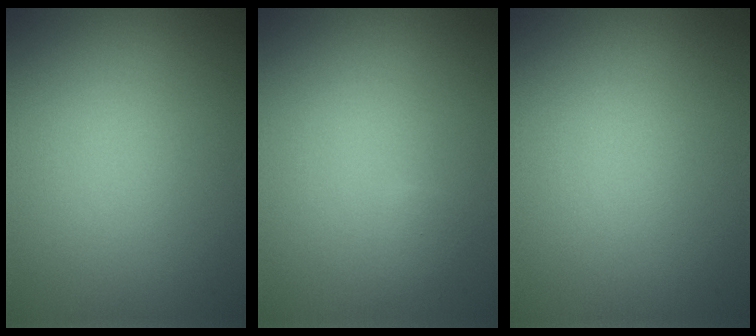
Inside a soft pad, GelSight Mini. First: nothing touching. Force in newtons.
{"total": 0.7, "press": 0.7, "slide": 0.1}
{"total": 0.0}